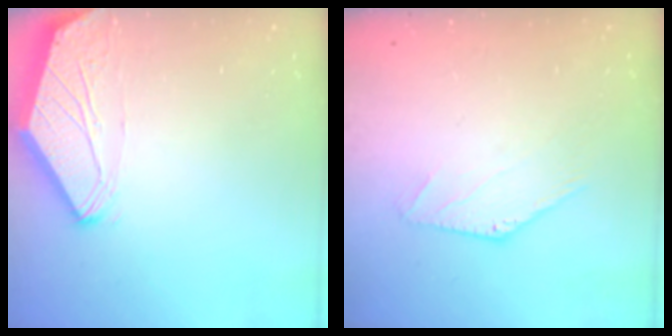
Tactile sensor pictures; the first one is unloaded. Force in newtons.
{"total": 0.0}